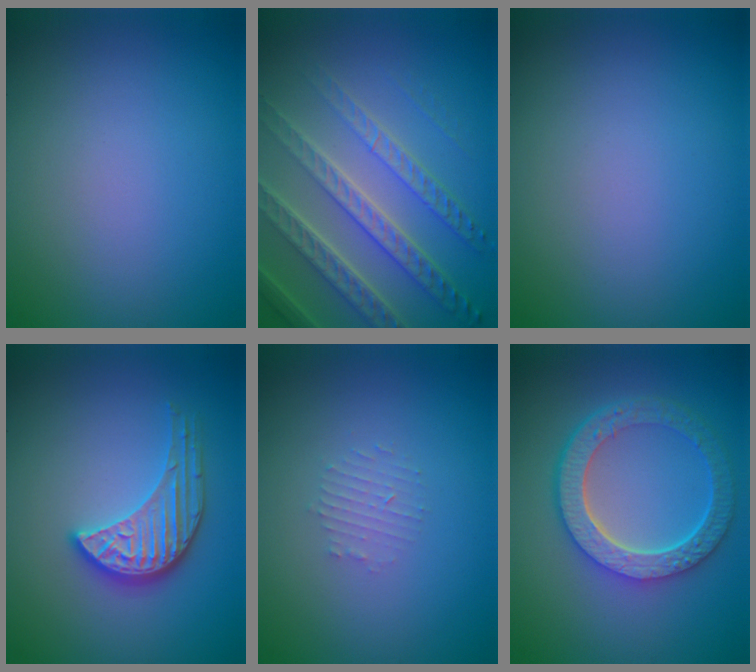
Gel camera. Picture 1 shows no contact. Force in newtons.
{"total": 7.4, "press": 5.1, "slide": 5.4}
{"total": 0.0}
{"total": 3.9, "press": 3.5, "slide": 1.6}
{"total": 1.2, "press": 1.1, "slide": 0.2}
{"total": 6.3, "press": 4.7, "slide": 4.2}